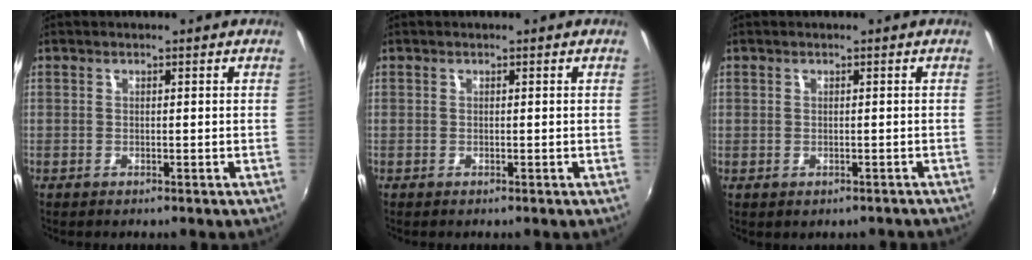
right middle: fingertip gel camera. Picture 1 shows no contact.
{"total": 0.0}
{"total": 2.1, "force": [-0.6, 2.0, 0.2], "torque": [0.008, 0.010, -0.001]}